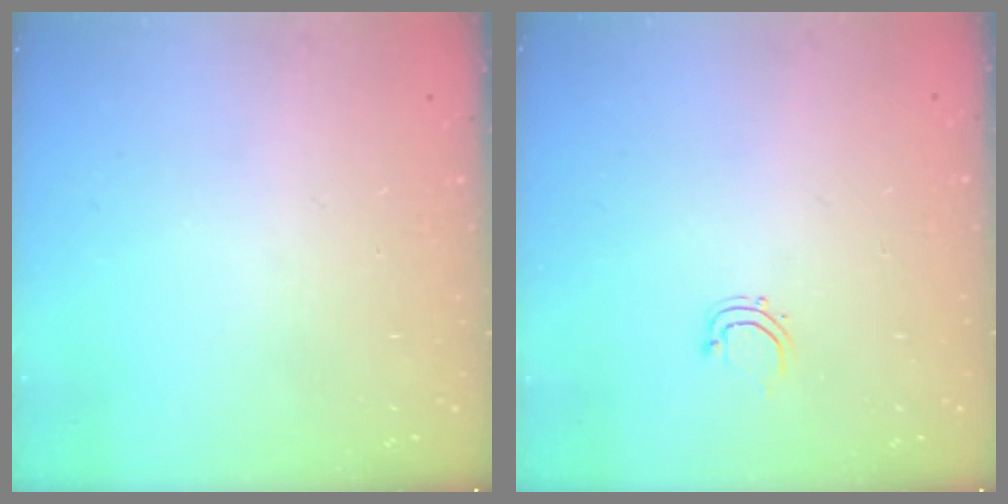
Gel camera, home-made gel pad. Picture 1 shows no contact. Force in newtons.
{"total": 2.8, "press": 2.7, "slide": 0.5}